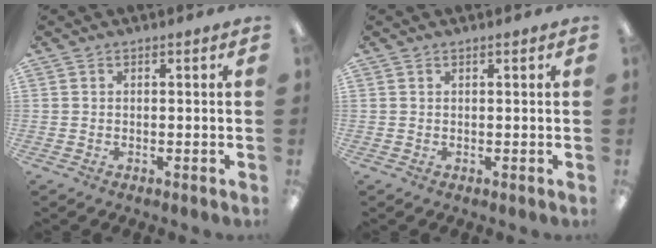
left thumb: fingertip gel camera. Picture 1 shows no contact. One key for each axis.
{"total": 0.6, "fx": 0.5, "fy": 0.0, "fz": 0.2, "tx": -0.004, "ty": 0.001, "tz": 0.010}